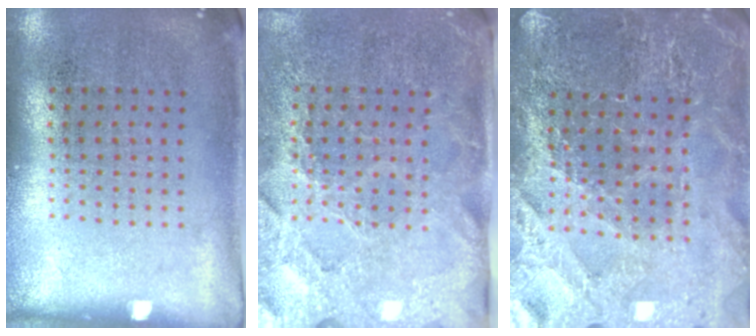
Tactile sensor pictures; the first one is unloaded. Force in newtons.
{"total": 3.6, "press": 3.1, "slide": 1.8}
{"total": 3.2, "press": 3.2, "slide": 0.6}